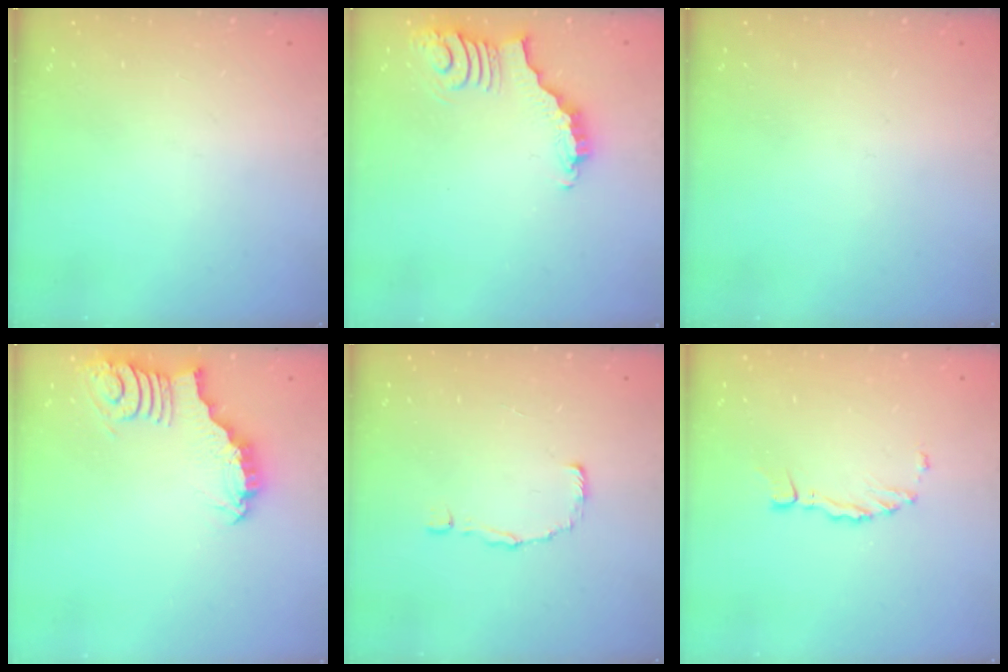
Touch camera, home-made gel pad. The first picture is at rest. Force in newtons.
{"total": 4.0, "press": 3.9, "slide": 0.6}
{"total": 0.0}
{"total": 2.3, "press": 2.3, "slide": 0.4}
{"total": 2.0, "press": 2.0, "slide": 0.1}
{"total": 2.1, "press": 2.1, "slide": 0.2}